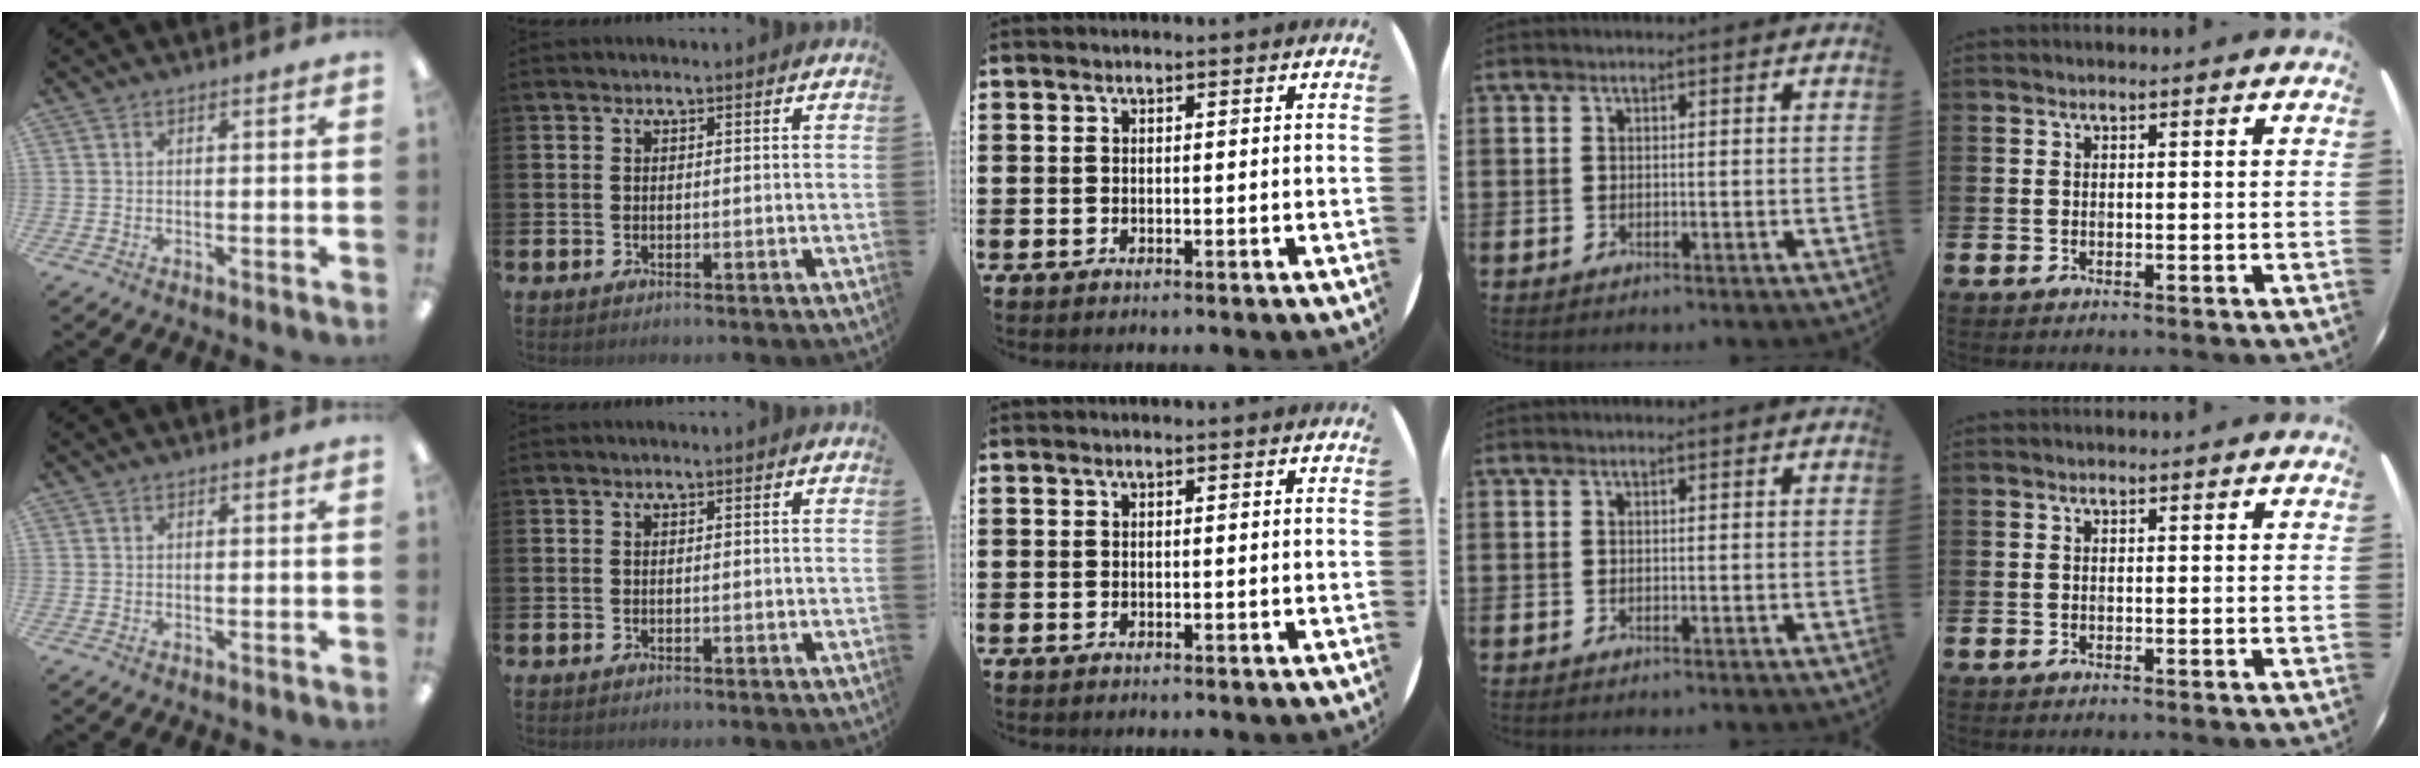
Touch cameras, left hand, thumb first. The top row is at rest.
{}